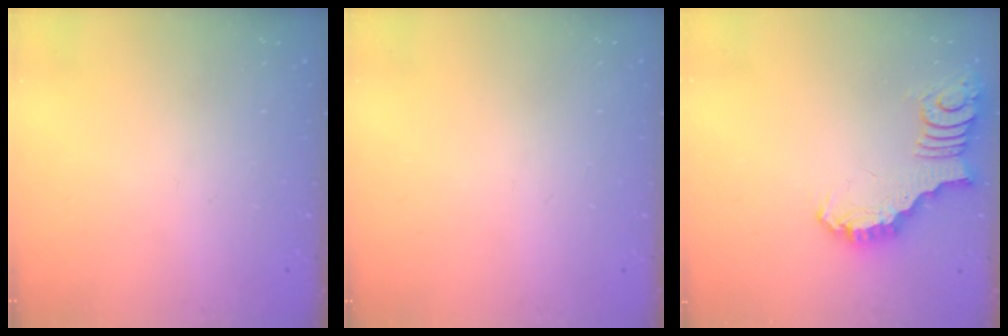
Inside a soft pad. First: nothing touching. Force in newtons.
{"total": 0.0}
{"total": 3.4, "press": 3.4, "slide": 0.4}